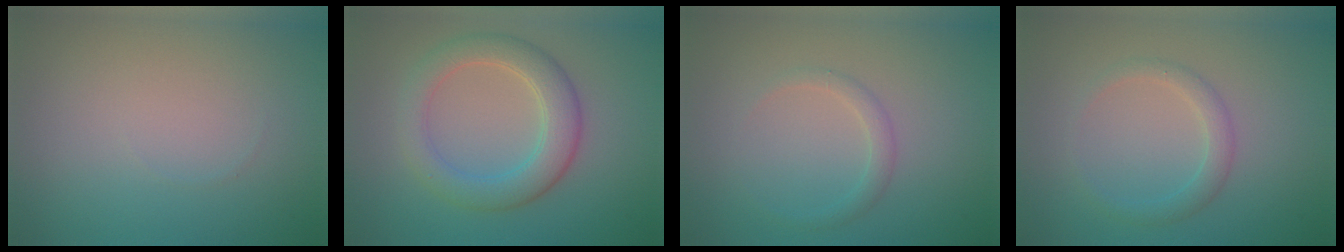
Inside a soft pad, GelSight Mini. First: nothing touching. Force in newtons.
{"total": 4.6, "press": 4.6, "slide": 0.3}
{"total": 1.3, "press": 1.3, "slide": 0.0}
{"total": 1.9, "press": 1.9, "slide": 0.2}